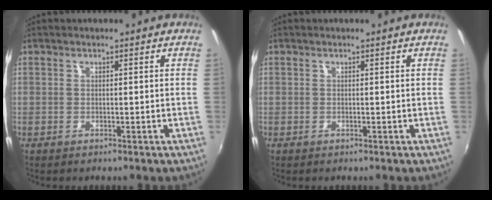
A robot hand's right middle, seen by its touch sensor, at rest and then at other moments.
{"total": 0.0}